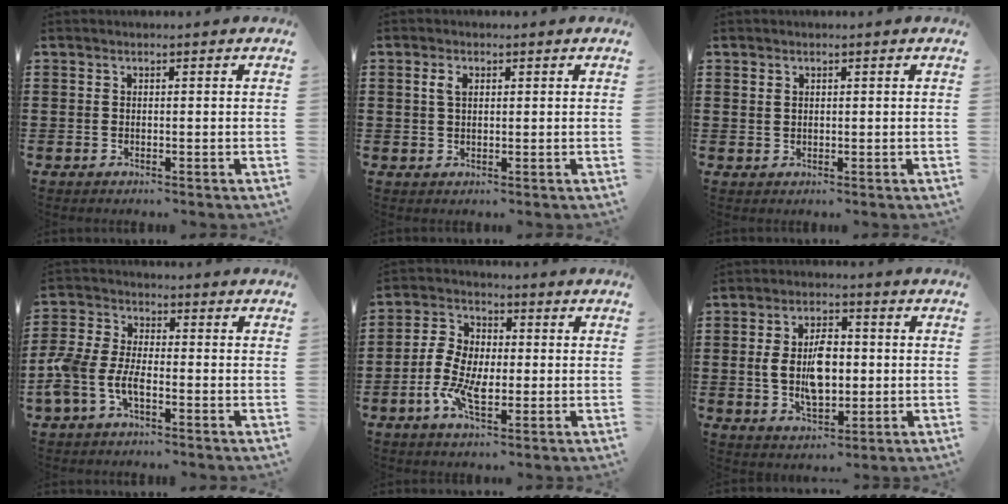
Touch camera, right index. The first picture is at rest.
{"total": 2.2, "force": [0.7, 1.2, 1.6], "torque": [-0.037, 0.007, 0.012]}
{"total": 0.9, "force": [0.6, 0.6, 0.3], "torque": [-0.007, 0.003, 0.011]}
{"total": 5.6, "force": [-2.8, 2.7, 4.1], "torque": [-0.114, -0.004, -0.061]}
{"total": 7.0, "force": [-2.1, 4.2, 5.3], "torque": [-0.130, 0.005, -0.047]}
{"total": 8.1, "force": [0.0, 4.7, 6.6], "torque": [-0.122, 0.005, -0.007]}